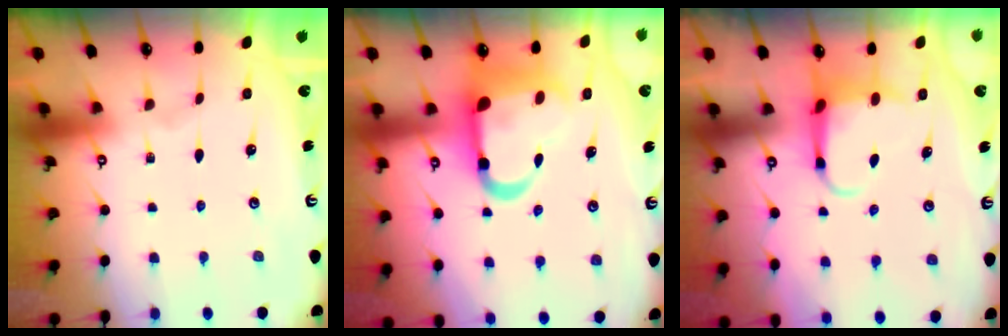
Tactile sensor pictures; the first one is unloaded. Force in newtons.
{"total": 15.1, "press": 14.9, "slide": 2.5}
{"total": 5.3, "press": 5.3, "slide": 0.5}